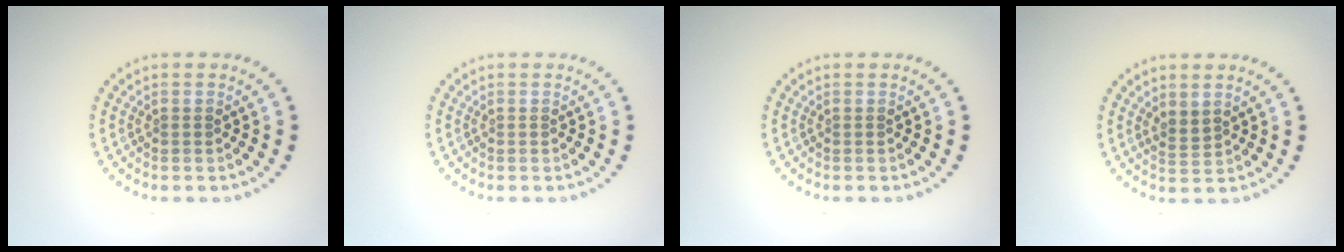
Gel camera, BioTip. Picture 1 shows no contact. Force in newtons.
{"total": 0.0}
{"total": 0.0}
{"total": 1.4, "press": 1.2, "slide": 0.8}